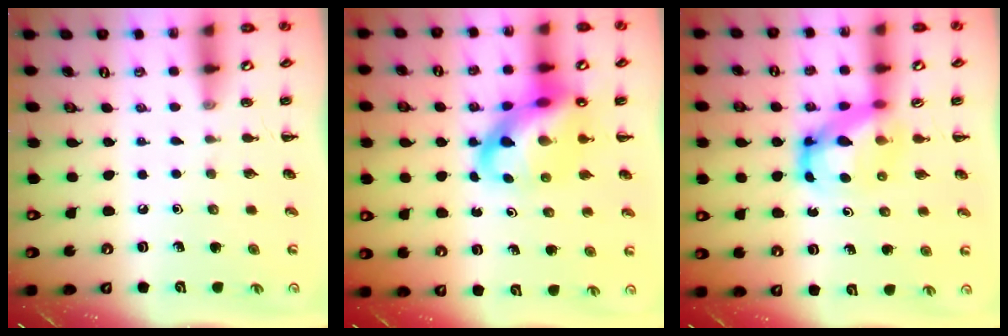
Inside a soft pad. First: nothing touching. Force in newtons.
{"total": 14.5, "press": 13.9, "slide": 4.0}
{"total": 6.4, "press": 6.3, "slide": 1.4}